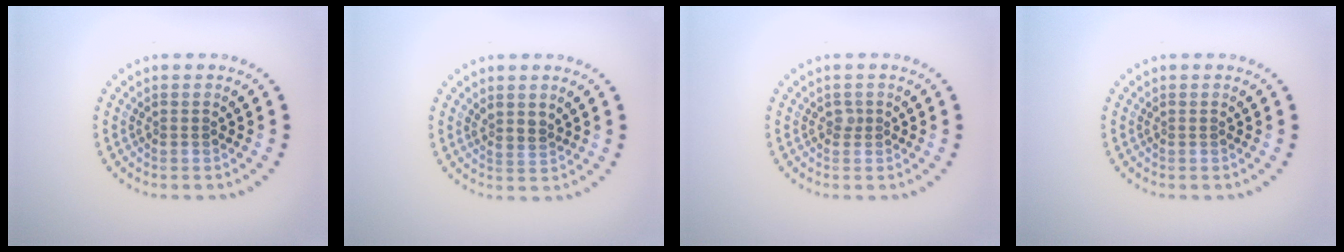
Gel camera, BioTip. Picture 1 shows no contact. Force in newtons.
{"total": 1.1, "press": 0.8, "slide": 0.8}
{"total": 0.7, "press": 0.5, "slide": 0.5}
{"total": 0.0}